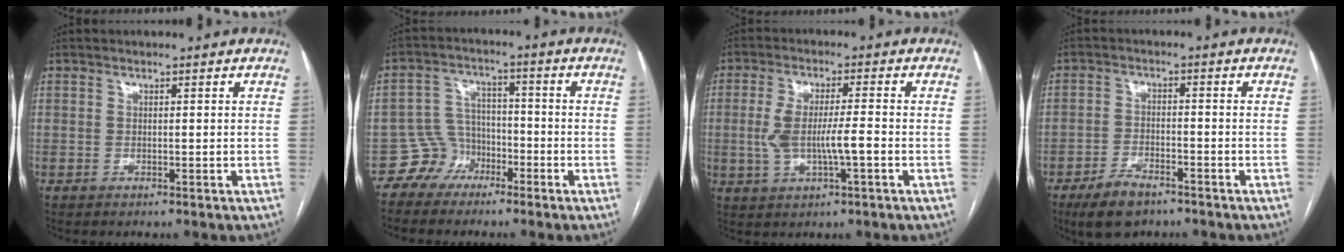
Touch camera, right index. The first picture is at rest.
{"total": 5.5, "force": [-3.5, 4.2, -0.4], "torque": [0.016, 0.018, -0.064]}
{"total": 7.3, "force": [-1.1, 1.5, 7.1], "torque": [-0.143, 0.008, -0.017]}
{"total": 6.2, "force": [-4.6, 2.5, 3.4], "torque": [-0.070, -0.004, -0.077]}